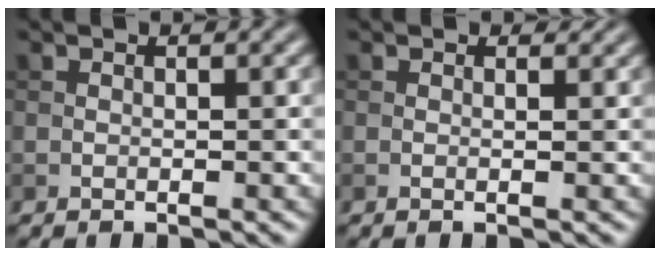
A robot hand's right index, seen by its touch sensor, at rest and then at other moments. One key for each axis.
{"total": 0.7, "fx": 0.4, "fy": 0.1, "fz": 0.6, "tx": -0.012, "ty": -0.006, "tz": -0.001}